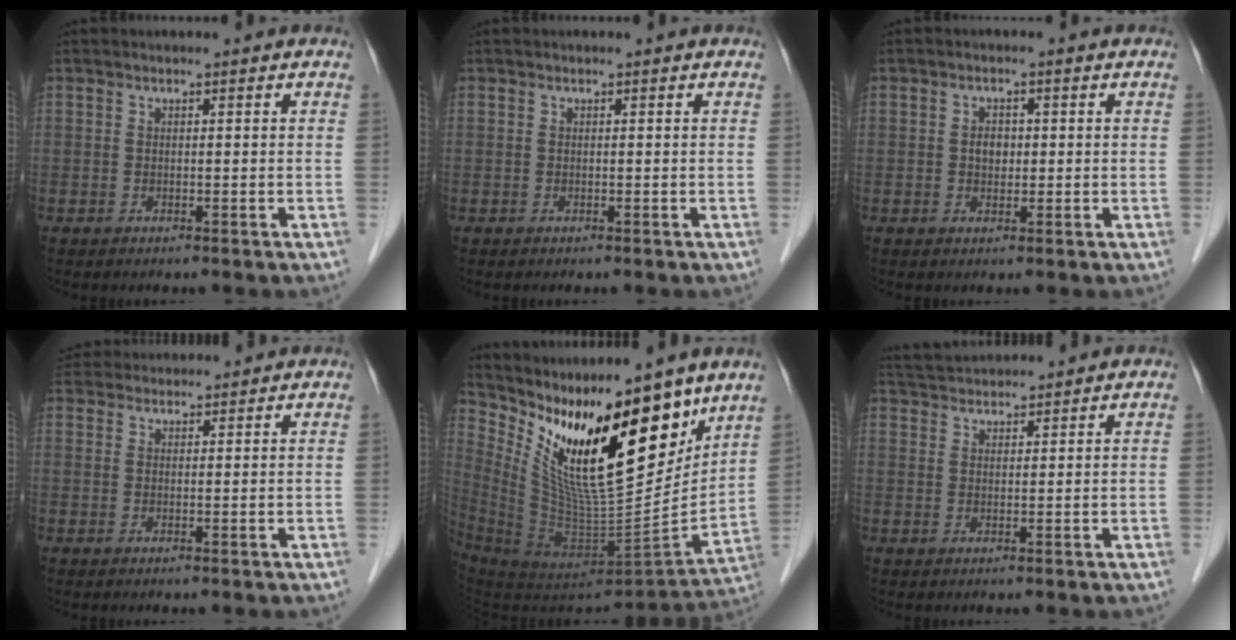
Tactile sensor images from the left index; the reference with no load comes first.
{"total": 0.0}
{"total": 2.2, "force": [0.1, 1.7, 1.4], "torque": [-0.025, 0.004, 0.003]}
{"total": 9.2, "force": [8.8, 1.9, 2.0], "torque": [-0.034, 0.040, 0.140]}
{"total": 25.9, "force": [15.1, 7.3, 19.8], "torque": [-0.362, -0.008, 0.268]}
{"total": 7.6, "force": [7.4, 0.8, 1.6], "torque": [-0.037, 0.038, 0.125]}